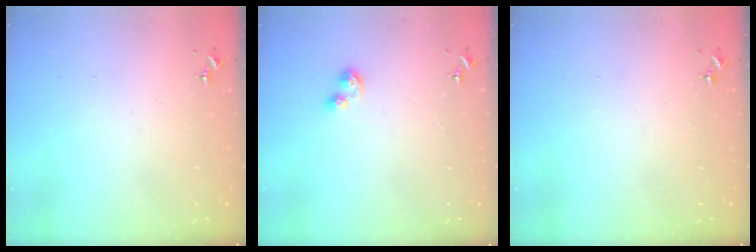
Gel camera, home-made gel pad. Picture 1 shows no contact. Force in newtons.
{"total": 6.5, "press": 6.5, "slide": 0.7}
{"total": 0.0}